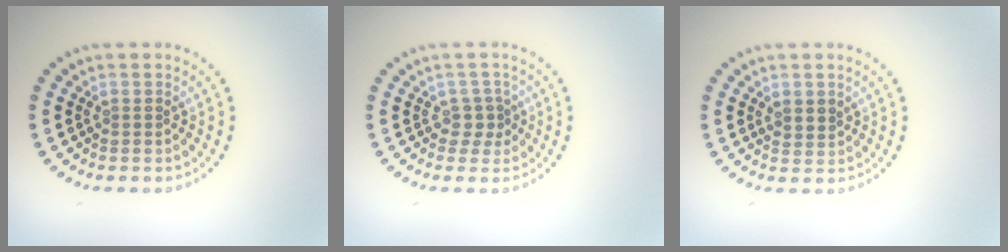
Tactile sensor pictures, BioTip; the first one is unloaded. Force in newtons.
{"total": 1.8, "press": 1.4, "slide": 1.1}
{"total": 1.5, "press": 1.4, "slide": 0.7}